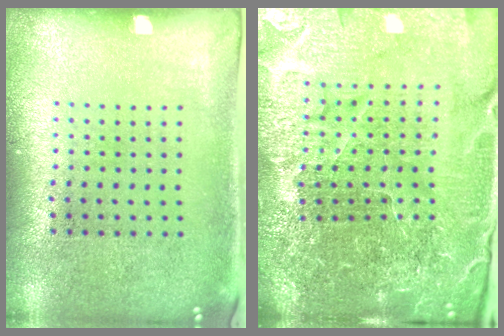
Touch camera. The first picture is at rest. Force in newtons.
{"total": 5.8, "press": 5.3, "slide": 2.4}